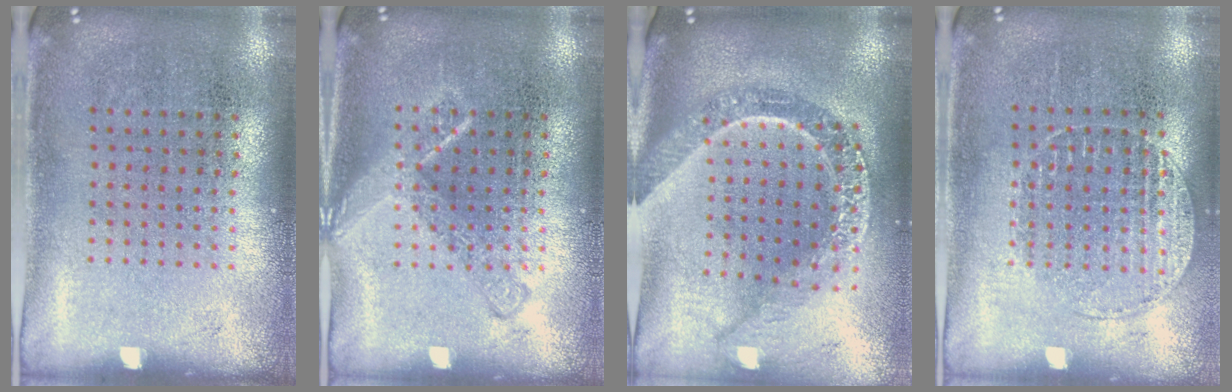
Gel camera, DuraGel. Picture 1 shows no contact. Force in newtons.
{"total": 2.4, "press": 2.4, "slide": 0.4}
{"total": 2.7, "press": 2.2, "slide": 1.6}
{"total": 1.1, "press": 1.1, "slide": 0.4}